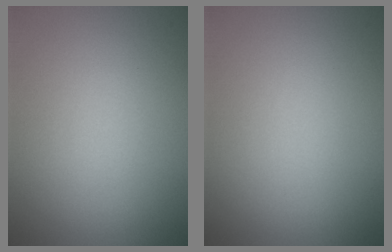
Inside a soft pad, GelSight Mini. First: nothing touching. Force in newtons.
{"total": 0.0}